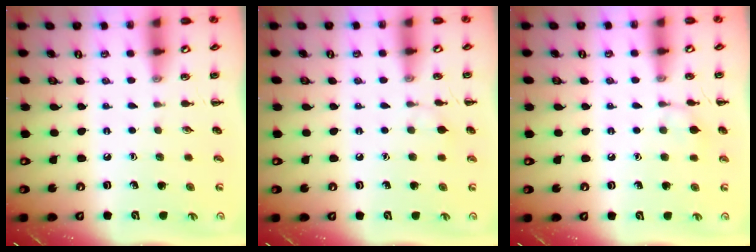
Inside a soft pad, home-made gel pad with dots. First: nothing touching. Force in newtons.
{"total": 4.2, "press": 3.9, "slide": 1.7}
{"total": 7.0, "press": 6.8, "slide": 1.5}